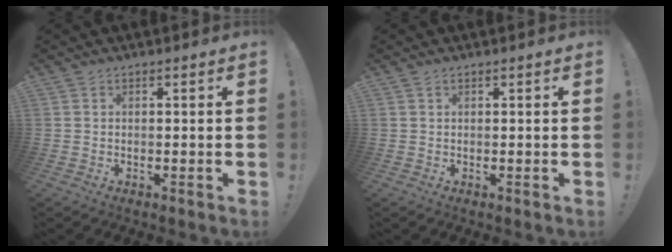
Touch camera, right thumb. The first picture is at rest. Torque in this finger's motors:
{"motor_torque": [-0.07, 0.10, -0.19, 0.10, 0.00]}